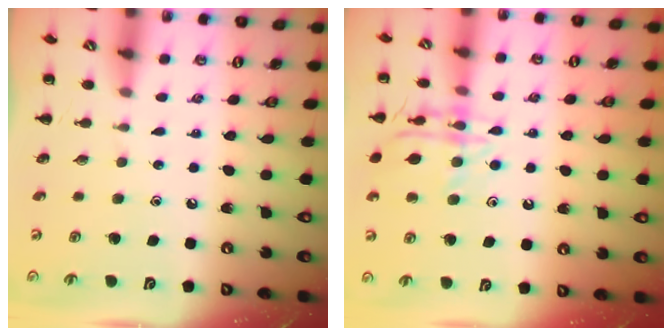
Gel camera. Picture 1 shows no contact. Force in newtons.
{"total": 14.8, "press": 14.8, "slide": 0.8}